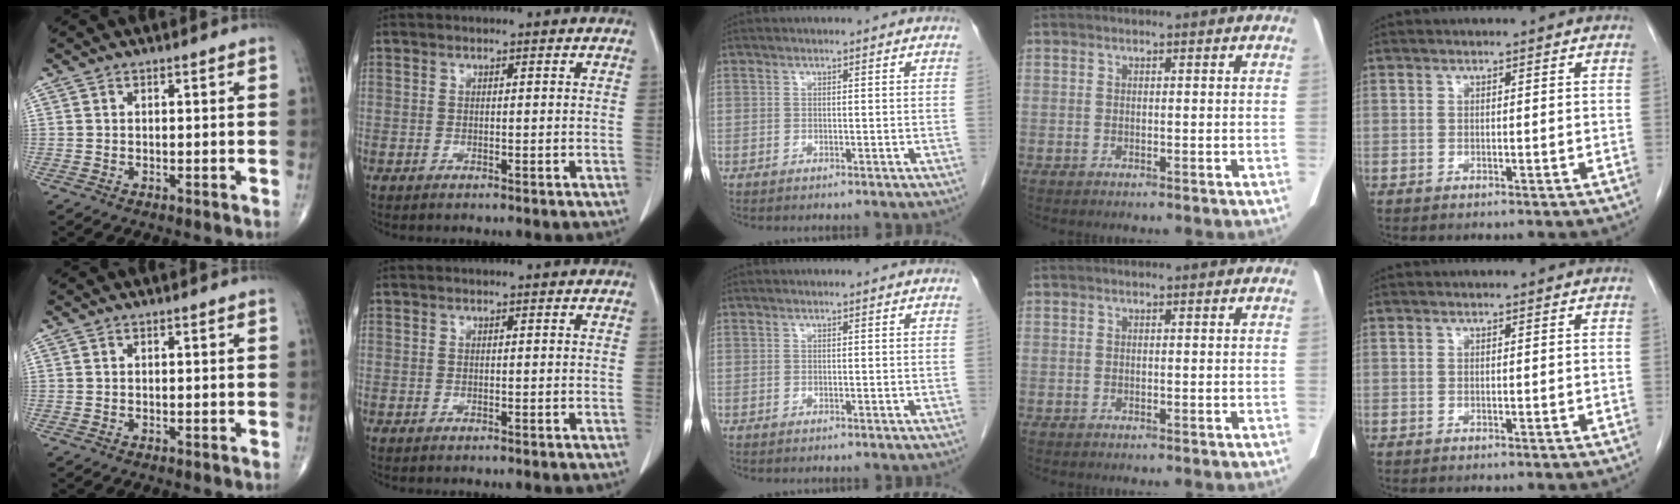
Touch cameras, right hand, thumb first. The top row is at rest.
{}